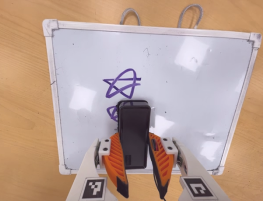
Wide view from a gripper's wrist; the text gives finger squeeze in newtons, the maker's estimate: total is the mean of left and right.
{"total": 7.9, "left": 5.7, "right": 10.1}